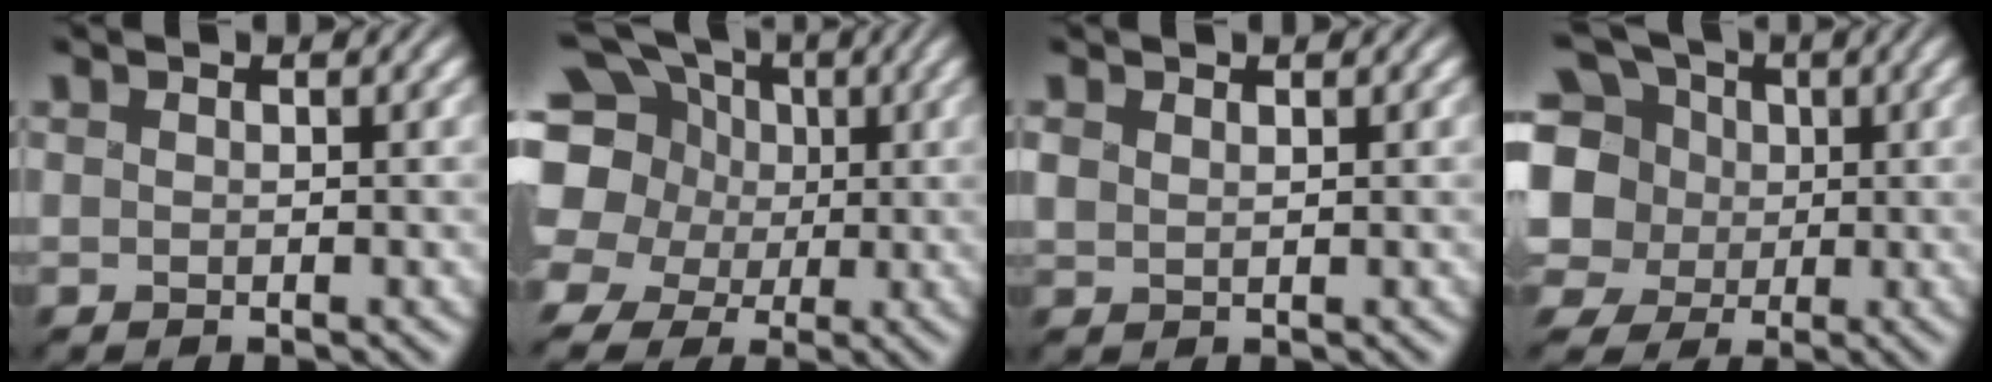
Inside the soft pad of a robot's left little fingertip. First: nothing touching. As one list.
[{"total": 17.2, "force": [4.1, 14.8, 7.8], "torque": [-0.205, 0.035, 0.031]}, {"total": 0.8, "force": [0.6, 0.4, 0.5], "torque": [-0.012, -0.001, 0.013]}, {"total": 11.2, "force": [1.1, 9.7, 5.5], "torque": [-0.149, 0.028, -0.012]}]